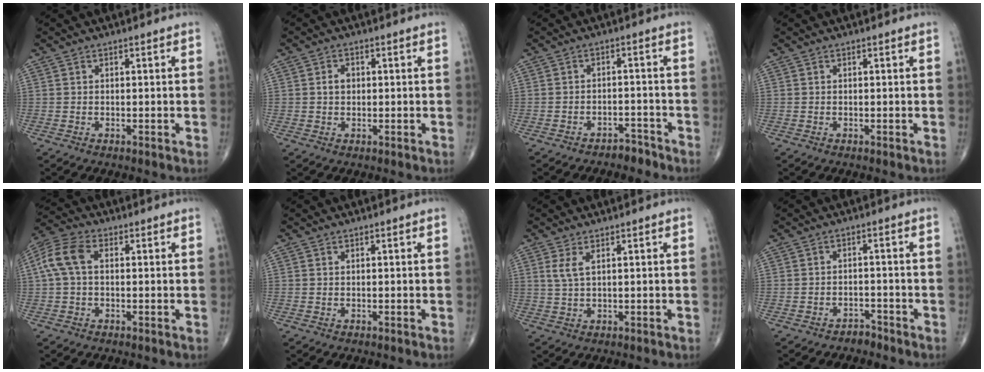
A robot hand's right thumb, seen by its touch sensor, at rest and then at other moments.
{"total": 2.5, "force": [0.3, 1.9, 1.5], "torque": [-0.017, 0.005, 0.006]}
{"total": 3.6, "force": [-3.1, 1.7, 0.5], "torque": [-0.004, 0.030, -0.044]}
{"total": 0.0}
{"total": 7.6, "force": [0.9, 4.6, 5.9], "torque": [-0.137, 0.024, 0.013]}
{"total": 0.0}
{"total": 2.1, "force": [0.9, 0.7, 1.8], "torque": [-0.043, 0.002, 0.026]}
{"total": 2.3, "force": [-2.0, 1.1, 0.0], "torque": [0.001, 0.014, -0.031]}